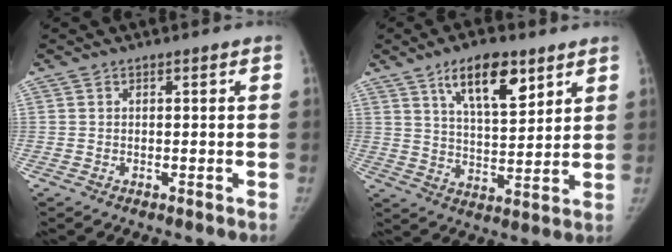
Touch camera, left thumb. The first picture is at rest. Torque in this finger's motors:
{"motor_torque": [0.47, -0.05, 1.53, -1.20, 0.32]}